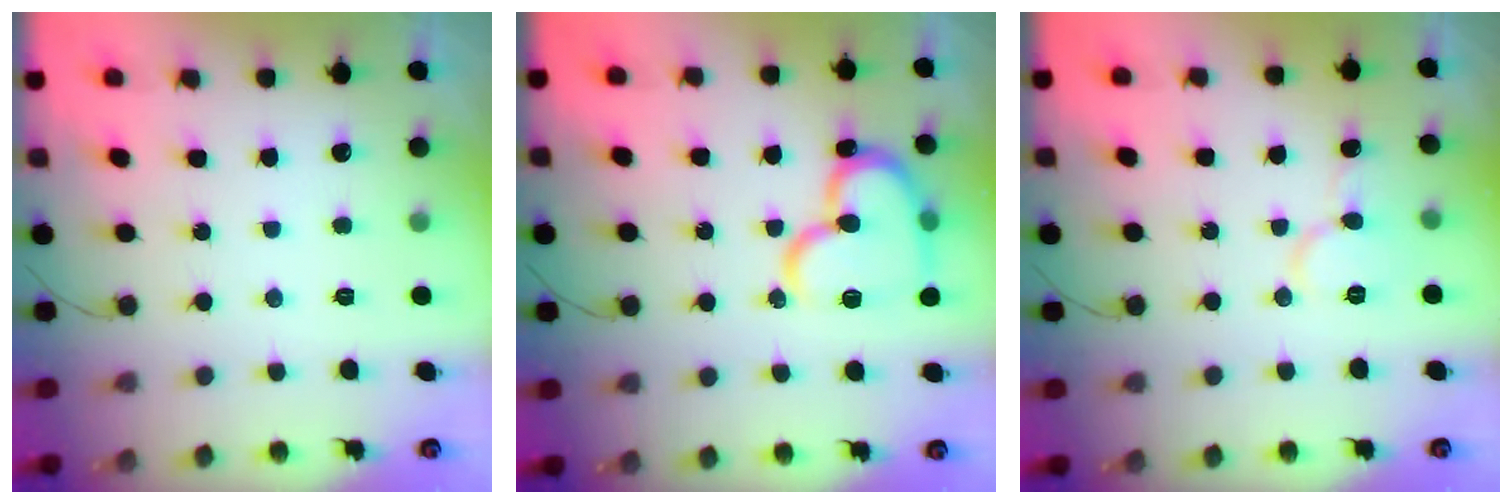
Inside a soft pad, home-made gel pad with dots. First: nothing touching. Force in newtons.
{"total": 18.0, "press": 18.0, "slide": 1.6}
{"total": 6.9, "press": 6.9, "slide": 0.9}